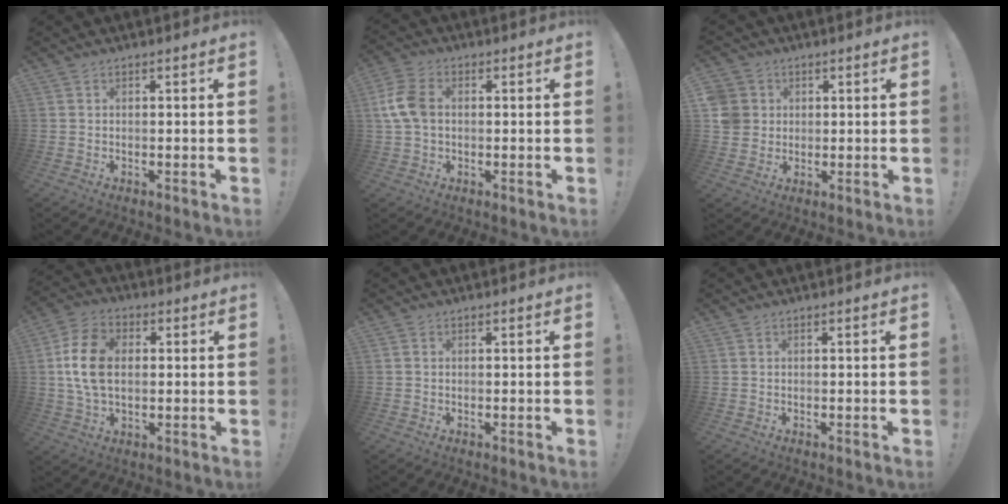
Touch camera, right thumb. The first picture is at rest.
{"total": 8.8, "force": [0.5, 5.9, 6.4], "torque": [-0.139, 0.006, 0.011]}
{"total": 6.6, "force": [1.2, 6.2, 1.9], "torque": [-0.051, -0.007, 0.023]}
{"total": 13.4, "force": [0.9, 9.0, 9.8], "torque": [-0.188, 0.007, 0.018]}
{"total": 0.0}
{"total": 0.0}